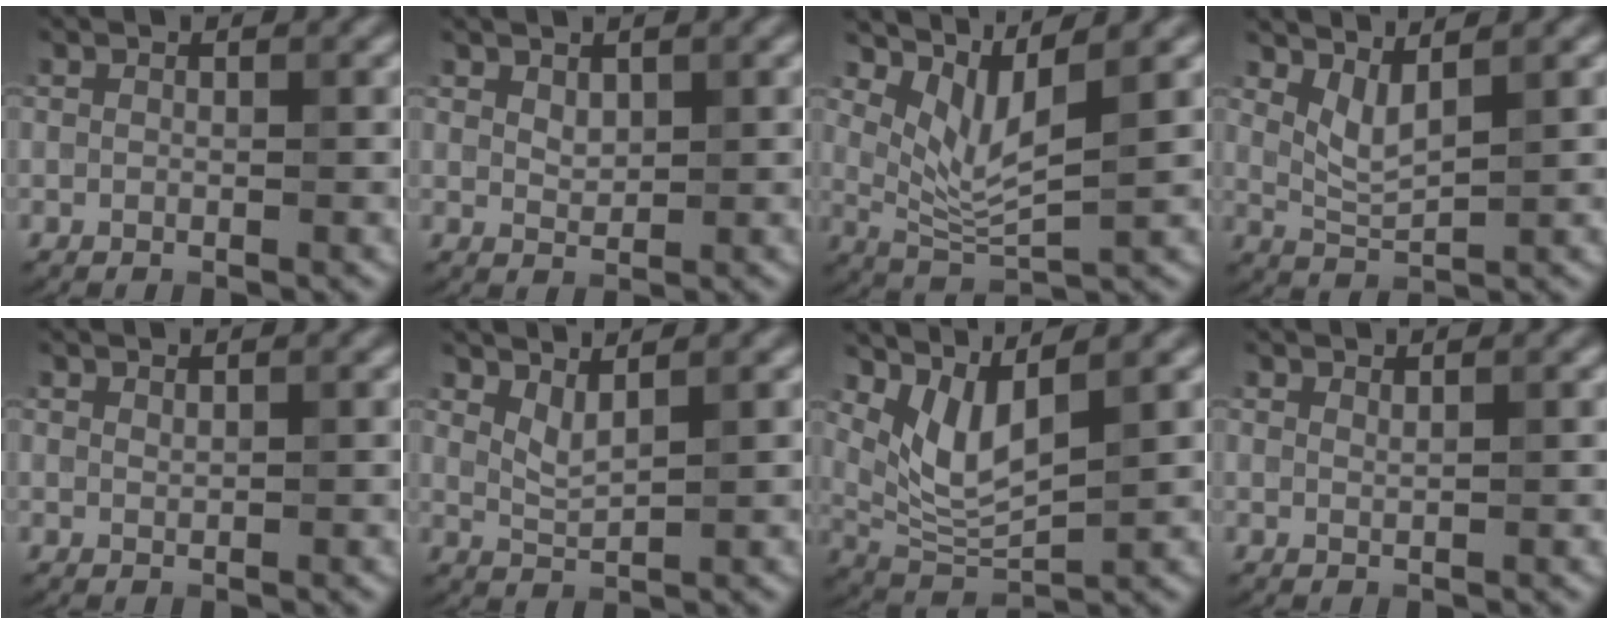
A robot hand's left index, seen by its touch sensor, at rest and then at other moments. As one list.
[{"total": 1.2, "force": [0.8, 0.6, 0.7], "torque": [-0.014, -0.002, 0.021]}, {"total": 4.2, "force": [2.2, 1.1, 3.3], "torque": [-0.074, -0.016, 0.052]}, {"total": 2.5, "force": [1.6, 0.6, 1.9], "torque": [-0.045, -0.010, 0.038]}, {"total": 0.6, "force": [0.6, 0.0, 0.1], "torque": [-0.001, -0.001, 0.013]}, {"total": 1.9, "force": [1.4, 0.4, 1.3], "torque": [-0.030, -0.010, 0.032]}, {"total": 4.7, "force": [2.5, 1.6, 3.7], "torque": [-0.083, -0.015, 0.059]}, {"total": 0.8, "force": [0.7, 0.1, 0.3], "torque": [0.000, -0.001, 0.013]}]